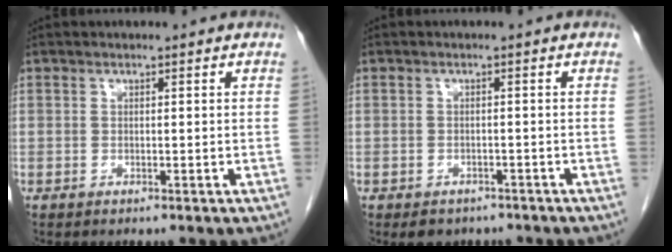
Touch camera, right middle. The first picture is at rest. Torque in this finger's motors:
{"motor_torque": [0.01, -0.01, 0.02, 0.01]}